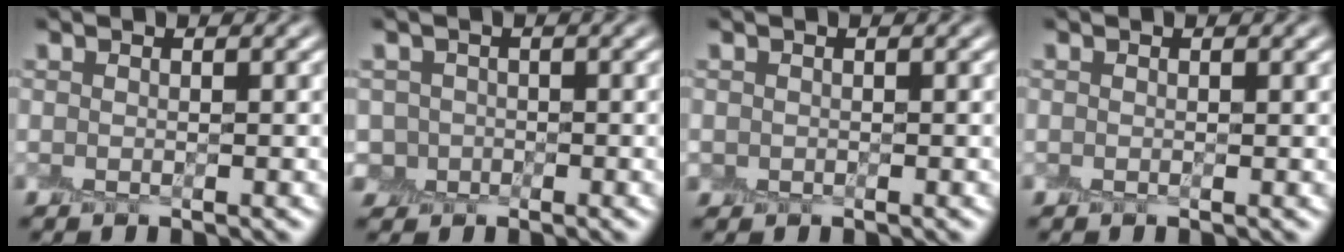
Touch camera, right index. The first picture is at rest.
{"total": 2.0, "force": [-0.5, 1.9, 0.3], "torque": [0.002, 0.000, -0.013]}
{"total": 0.6, "force": [-0.1, 0.6, 0.0], "torque": [0.002, -0.002, -0.004]}
{"total": 0.0}